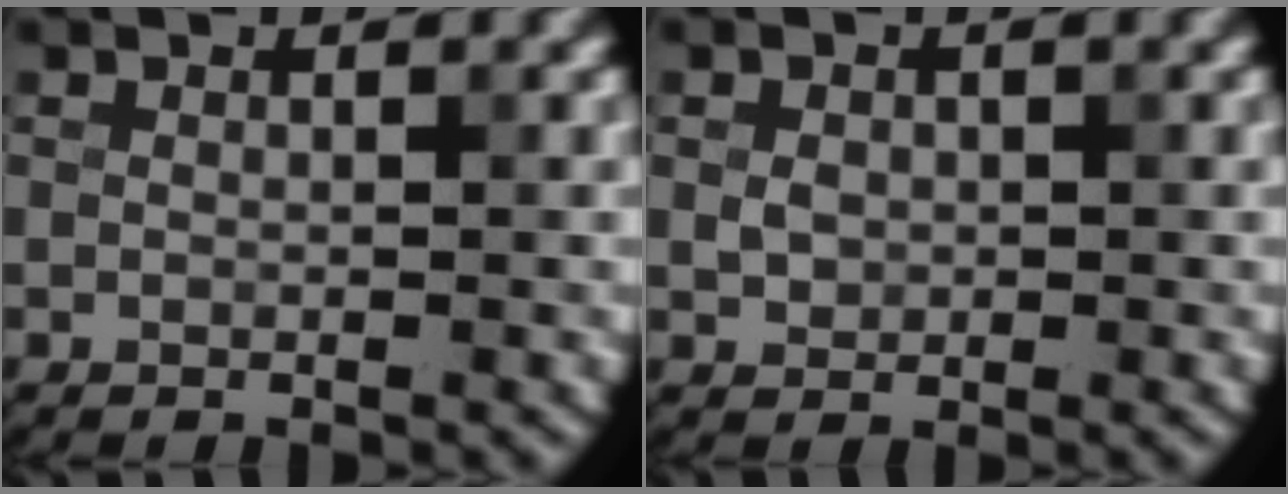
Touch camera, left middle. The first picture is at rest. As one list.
[{"total": 1.3, "force": [0.1, 1.1, 0.6], "torque": [-0.010, -0.001, 0.001]}]